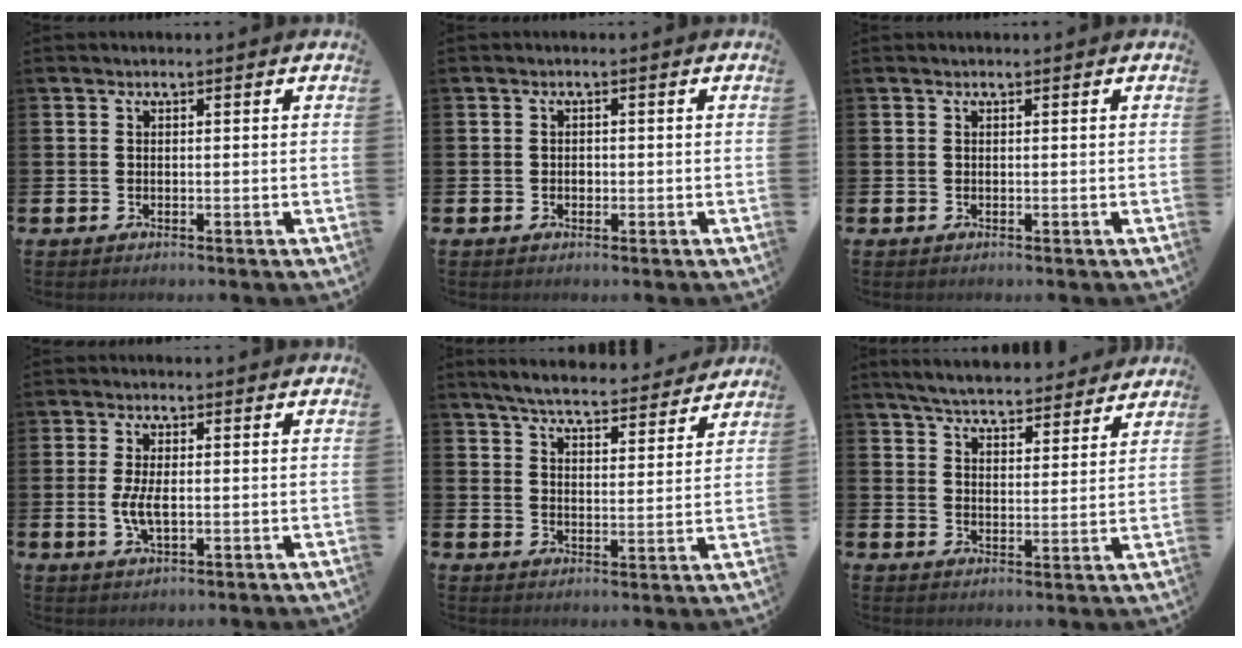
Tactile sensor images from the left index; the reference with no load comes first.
{"total": 0.8, "force": [-0.1, 0.7, 0.4], "torque": [-0.002, 0.002, -0.005]}
{"total": 0.0}
{"total": 3.7, "force": [-0.1, 1.6, 3.4], "torque": [-0.064, 0.000, -0.007]}
{"total": 6.0, "force": [5.8, 0.6, 1.3], "torque": [-0.033, -0.043, 0.097]}
{"total": 5.9, "force": [5.8, 0.9, 1.0], "torque": [-0.033, -0.037, 0.101]}